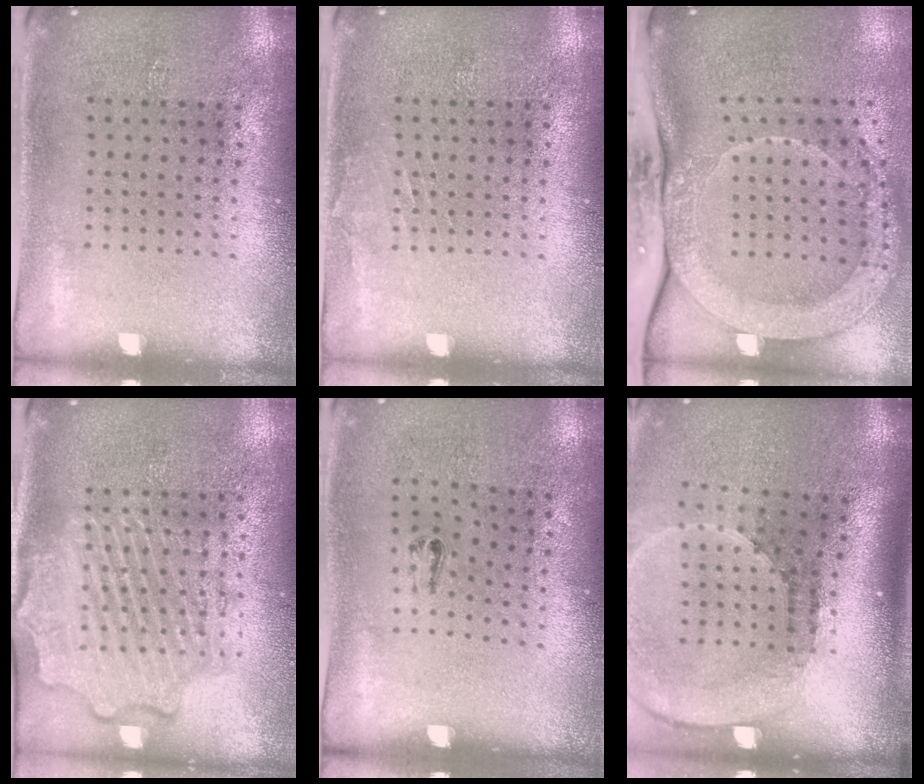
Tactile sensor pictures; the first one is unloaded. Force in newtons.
{"total": 0.7, "press": 0.7, "slide": 0.1}
{"total": 3.0, "press": 2.3, "slide": 1.9}
{"total": 2.6, "press": 2.6, "slide": 0.3}
{"total": 0.6, "press": 0.3, "slide": 0.6}
{"total": 2.7, "press": 1.8, "slide": 1.9}